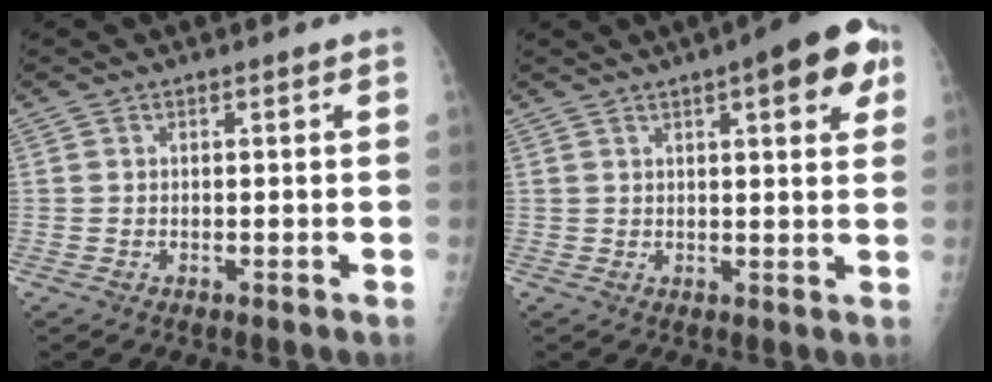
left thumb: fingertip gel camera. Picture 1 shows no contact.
{"total": 10.4, "force": [4.6, 3.0, 8.8], "torque": [-0.088, -0.003, 0.050]}